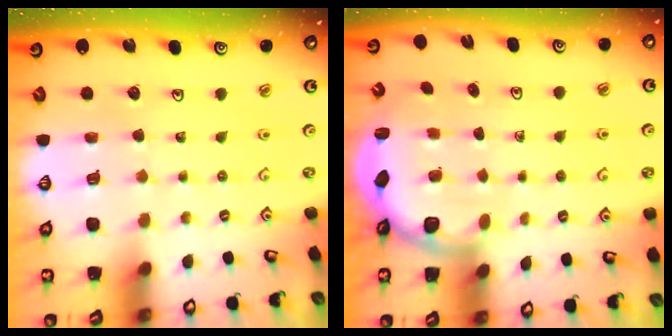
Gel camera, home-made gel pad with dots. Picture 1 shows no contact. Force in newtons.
{"total": 3.4, "press": 2.8, "slide": 1.9}